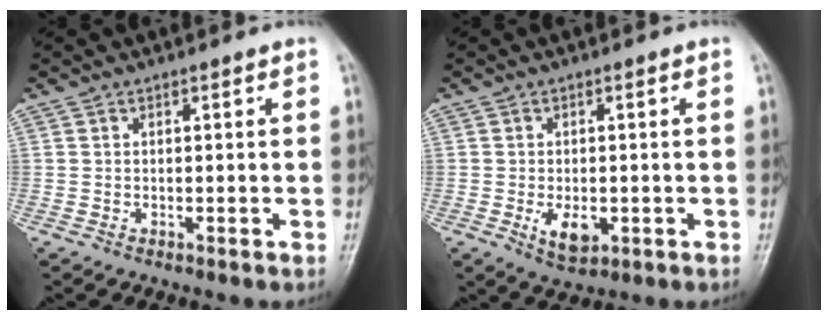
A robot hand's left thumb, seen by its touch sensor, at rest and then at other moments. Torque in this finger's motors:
{"motor_torque": [0.77, 0.89, 0.76, 0.41, 0.02]}